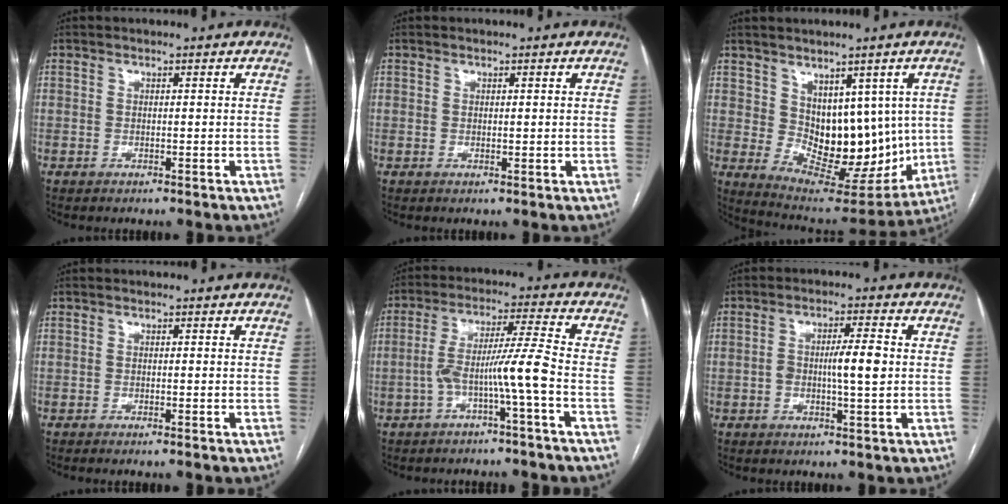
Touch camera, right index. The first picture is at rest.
{"total": 0.8, "force": [0.2, 0.4, 0.6], "torque": [-0.009, -0.003, 0.005]}
{"total": 13.2, "force": [1.4, 8.0, 10.4], "torque": [-0.125, 0.003, 0.049]}
{"total": 0.7, "force": [-0.5, -0.2, 0.5], "torque": [-0.011, 0.001, -0.008]}
{"total": 8.1, "force": [-2.8, -1.0, 7.5], "torque": [-0.141, 0.026, -0.047]}
{"total": 5.6, "force": [-0.1, 0.9, 5.6], "torque": [-0.097, 0.005, -0.003]}